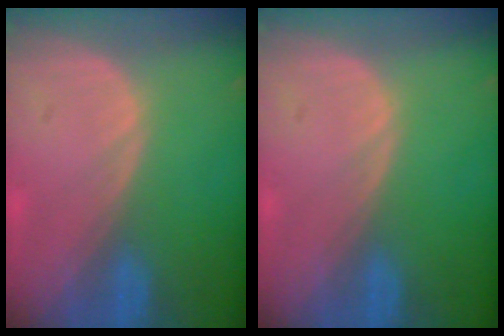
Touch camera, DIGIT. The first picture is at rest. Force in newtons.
{"total": 0.0}